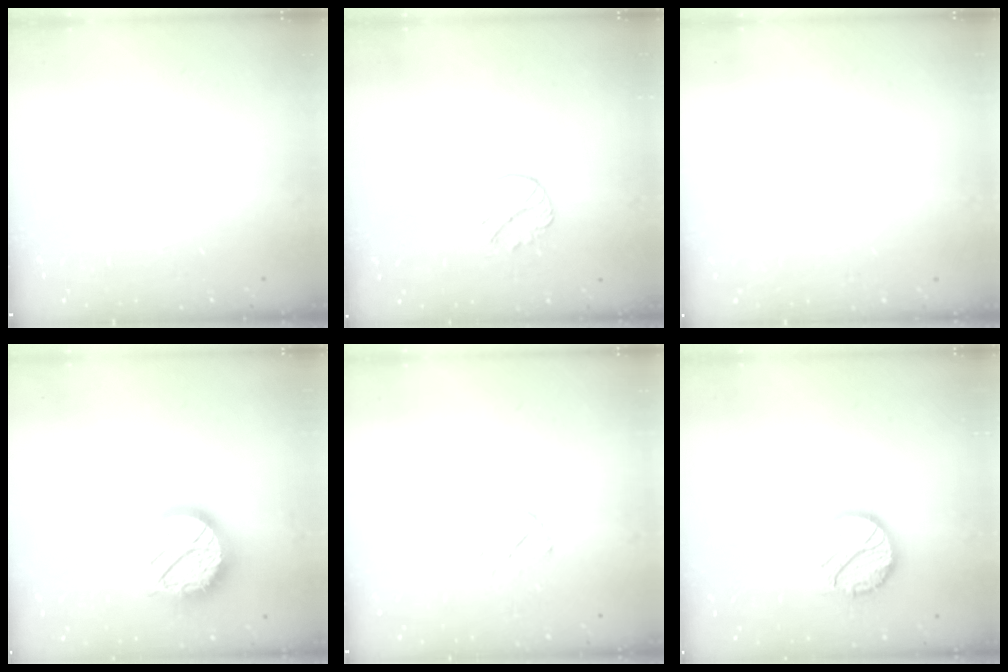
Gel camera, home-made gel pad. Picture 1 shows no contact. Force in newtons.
{"total": 7.0, "press": 7.0, "slide": 0.7}
{"total": 0.6, "press": 0.6, "slide": 0.1}
{"total": 20.7, "press": 20.7, "slide": 1.2}
{"total": 5.8, "press": 5.7, "slide": 1.0}
{"total": 13.9, "press": 13.8, "slide": 0.9}